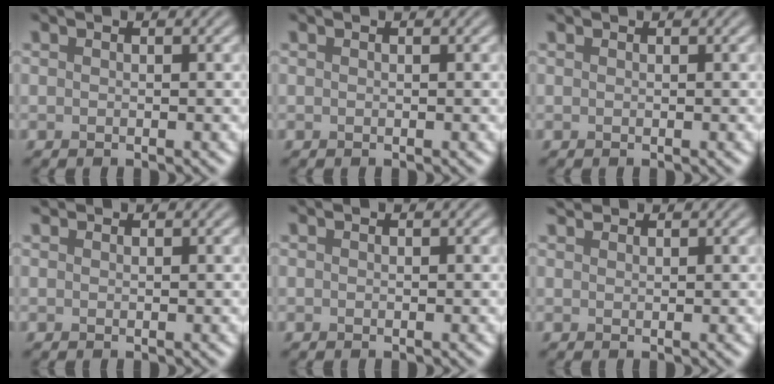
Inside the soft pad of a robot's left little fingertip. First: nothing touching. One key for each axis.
{"total": 0.0}
{"total": 0.0}
{"total": 0.5, "fx": 0.5, "fy": 0.1, "fz": 0.0, "tx": 0.000, "ty": 0.001, "tz": 0.009}
{"total": 0.0}
{"total": 1.1, "fx": 1.1, "fy": 0.2, "fz": 0.2, "tx": -0.005, "ty": 0.003, "tz": 0.022}